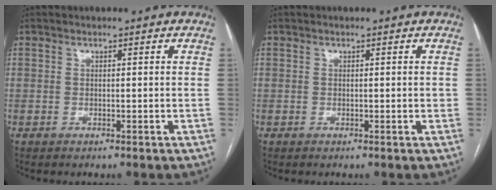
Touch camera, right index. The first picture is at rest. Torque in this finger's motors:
{"motor_torque": [-0.20, 0.21, -0.01, 0.00]}